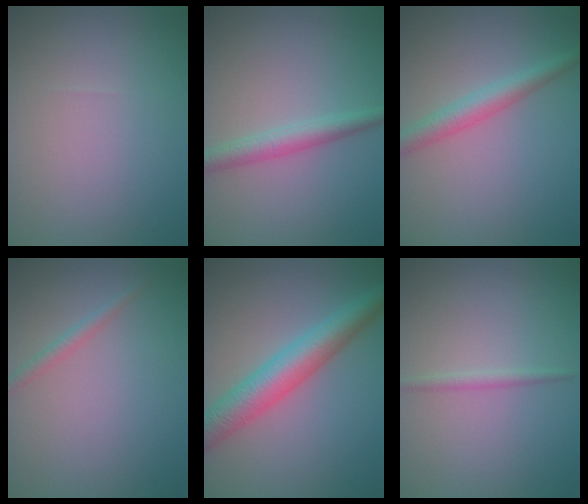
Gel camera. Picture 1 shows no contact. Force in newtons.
{"total": 2.7, "press": 2.6, "slide": 0.1}
{"total": 2.9, "press": 2.9, "slide": 0.1}
{"total": 1.1, "press": 1.1, "slide": 0.1}
{"total": 5.6, "press": 5.6, "slide": 0.1}
{"total": 1.0, "press": 1.0, "slide": 0.0}